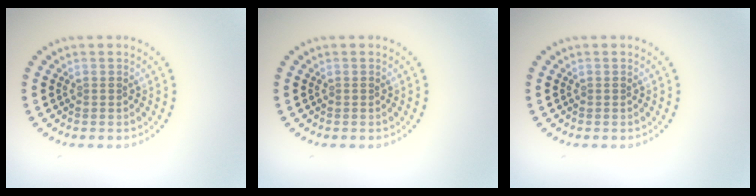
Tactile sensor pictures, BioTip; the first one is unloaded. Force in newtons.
{"total": 0.0}
{"total": 0.0}